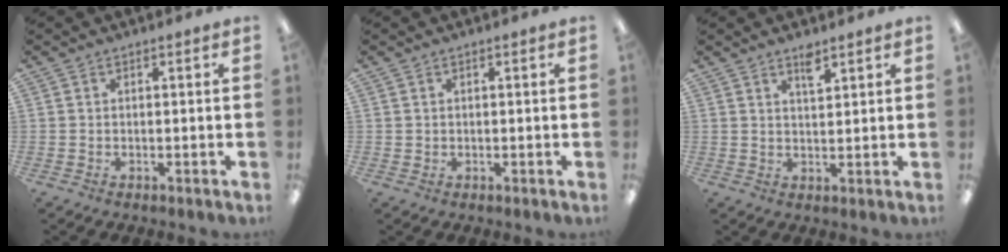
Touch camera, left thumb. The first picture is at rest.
{"total": 0.6, "force": [0.4, 0.5, -0.1], "torque": [0.001, 0.002, 0.007]}
{"total": 3.8, "force": [2.8, 1.1, 2.3], "torque": [-0.037, -0.006, 0.047]}